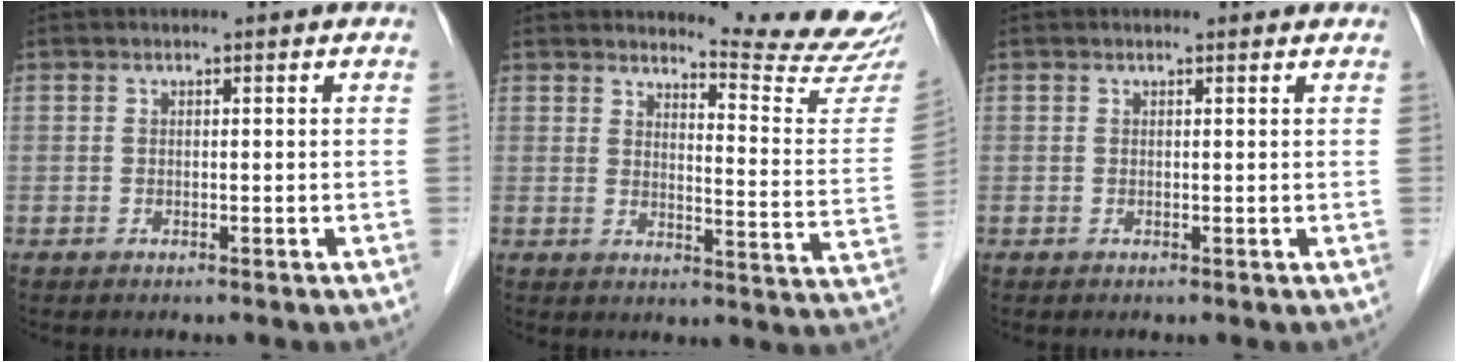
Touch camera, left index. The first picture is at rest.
{"total": 13.3, "force": [13.2, -1.4, 1.6], "torque": [-0.016, -0.125, 0.143]}
{"total": 1.0, "force": [0.9, 0.2, 0.1], "torque": [-0.011, 0.004, 0.009]}